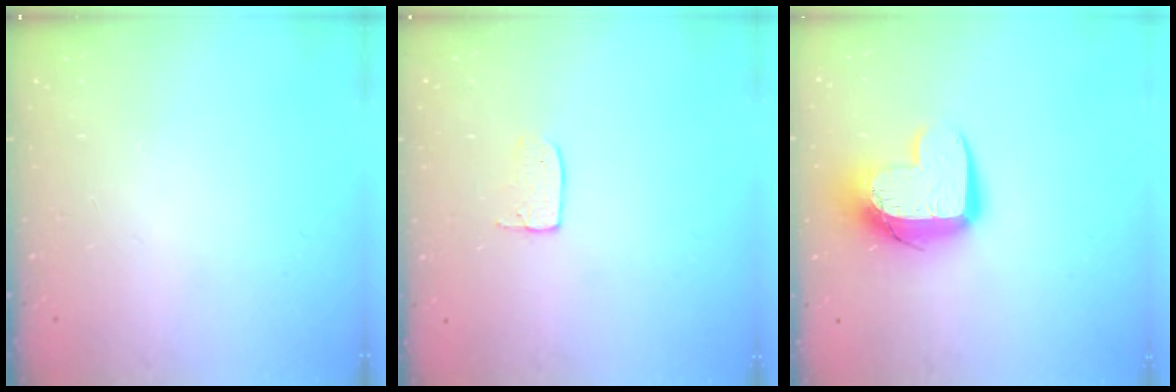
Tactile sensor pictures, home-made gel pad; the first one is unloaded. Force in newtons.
{"total": 3.6, "press": 3.6, "slide": 0.2}
{"total": 12.3, "press": 12.3, "slide": 0.9}